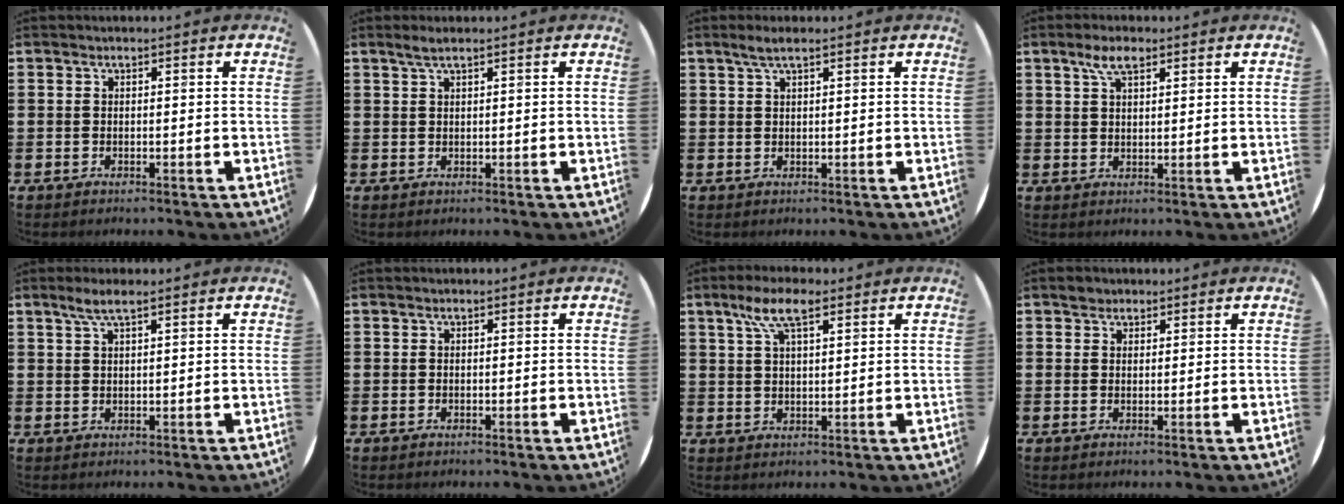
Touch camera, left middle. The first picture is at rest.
{"total": 1.6, "force": [1.2, 0.0, 1.1], "torque": [-0.023, 0.002, 0.020]}
{"total": 2.1, "force": [1.5, 0.1, 1.5], "torque": [-0.030, 0.003, 0.025]}
{"total": 4.1, "force": [2.7, 1.6, 2.6], "torque": [-0.049, 0.006, 0.045]}
{"total": 2.5, "force": [1.7, 0.2, 1.8], "torque": [-0.036, 0.004, 0.030]}
{"total": 0.0}
{"total": 6.4, "force": [3.8, 2.1, 4.7], "torque": [-0.094, 0.008, 0.064]}
{"total": 1.6, "force": [1.4, 0.8, 0.0], "torque": [0.006, 0.001, 0.026]}